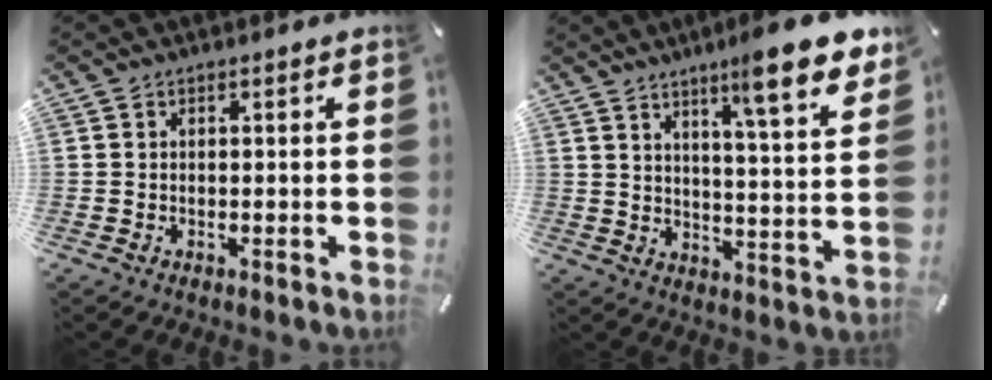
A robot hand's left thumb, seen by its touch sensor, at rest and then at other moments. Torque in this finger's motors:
{"motor_torque": [2.34, 0.69, 1.36, -1.41, 0.33]}